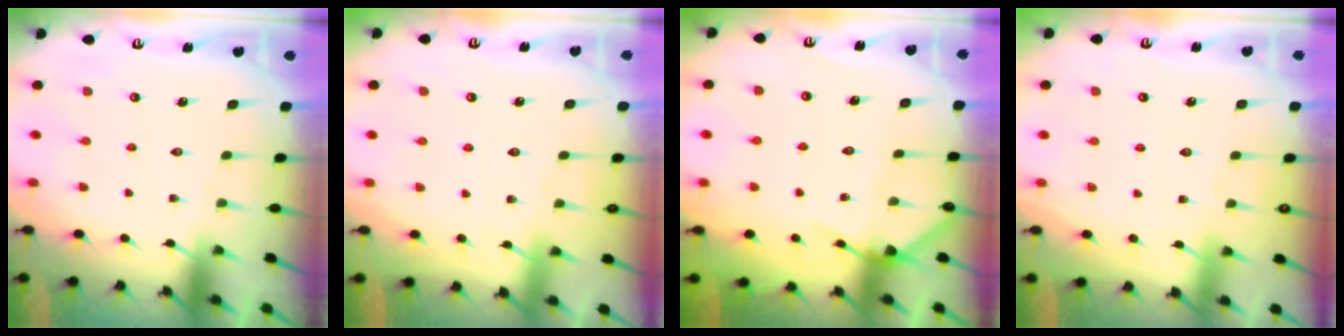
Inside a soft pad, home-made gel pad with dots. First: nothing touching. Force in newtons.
{"total": 3.7, "press": 3.7, "slide": 0.4}
{"total": 5.2, "press": 5.2, "slide": 0.5}
{"total": 2.9, "press": 2.9, "slide": 0.3}